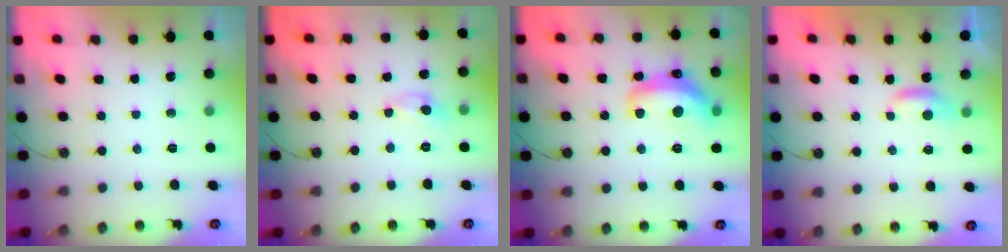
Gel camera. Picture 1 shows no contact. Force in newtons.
{"total": 0.9, "press": 0.8, "slide": 0.2}
{"total": 8.4, "press": 8.3, "slide": 0.9}
{"total": 1.9, "press": 1.9, "slide": 0.5}